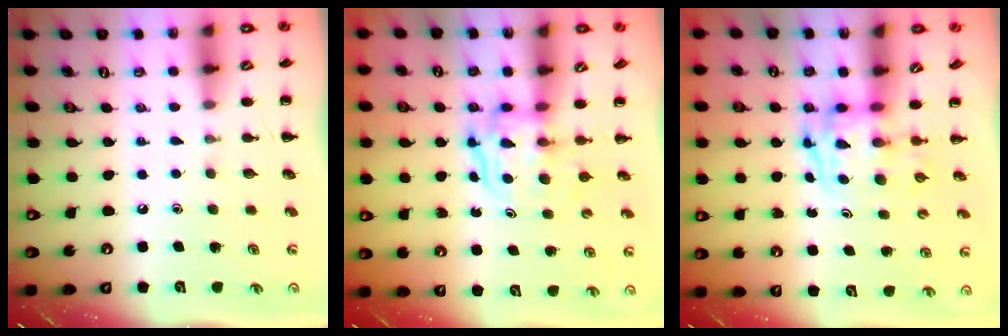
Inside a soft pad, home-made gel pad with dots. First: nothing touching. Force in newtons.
{"total": 3.5, "press": 3.5, "slide": 0.3}
{"total": 3.3, "press": 3.3, "slide": 0.5}